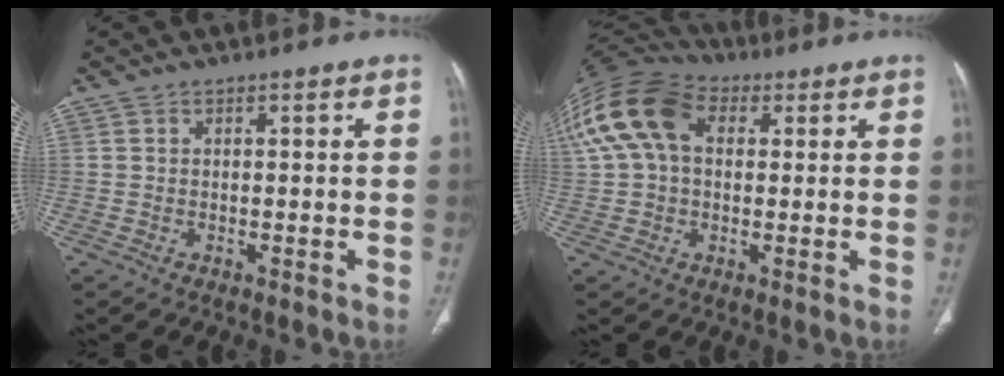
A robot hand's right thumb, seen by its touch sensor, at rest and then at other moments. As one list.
[{"total": 17.3, "force": [4.3, 11.7, 12.1], "torque": [-0.262, 0.040, 0.072]}]